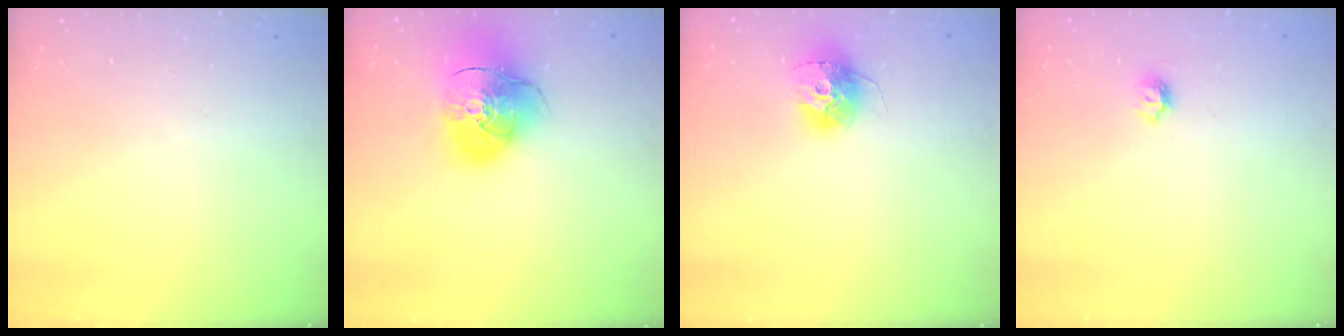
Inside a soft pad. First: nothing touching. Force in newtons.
{"total": 16.8, "press": 16.6, "slide": 2.5}
{"total": 11.5, "press": 11.5, "slide": 0.8}
{"total": 4.7, "press": 4.7, "slide": 0.8}